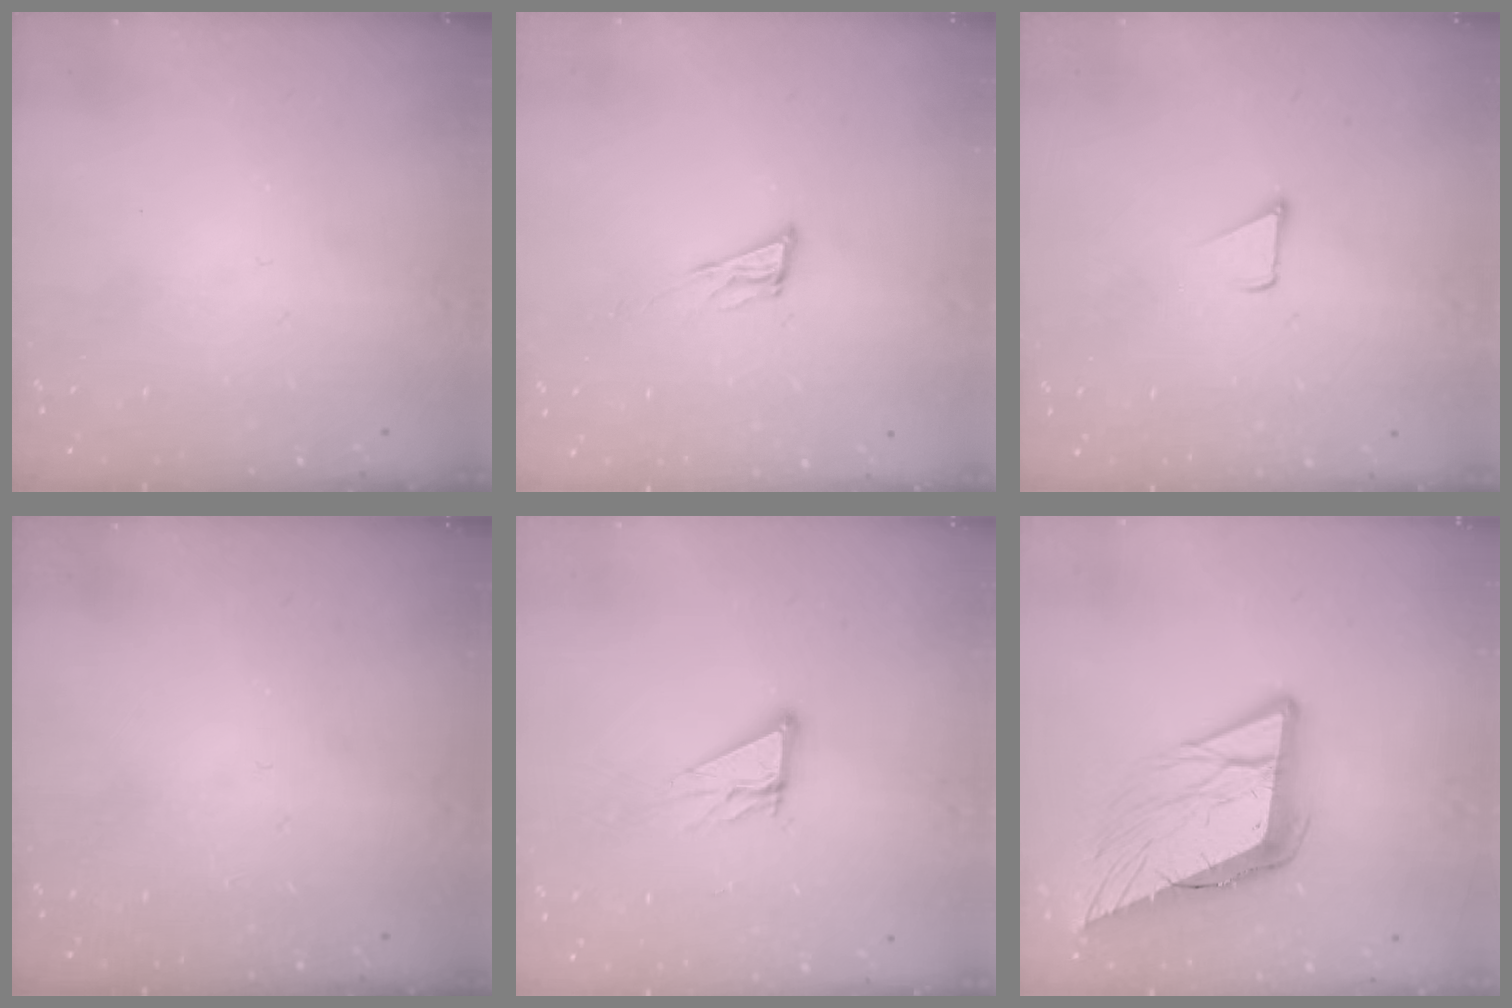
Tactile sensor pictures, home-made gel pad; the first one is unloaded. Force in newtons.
{"total": 8.7, "press": 8.3, "slide": 2.6}
{"total": 1.7, "press": 1.7, "slide": 0.1}
{"total": 0.0}
{"total": 8.0, "press": 8.0, "slide": 0.7}
{"total": 15.3, "press": 15.1, "slide": 2.7}